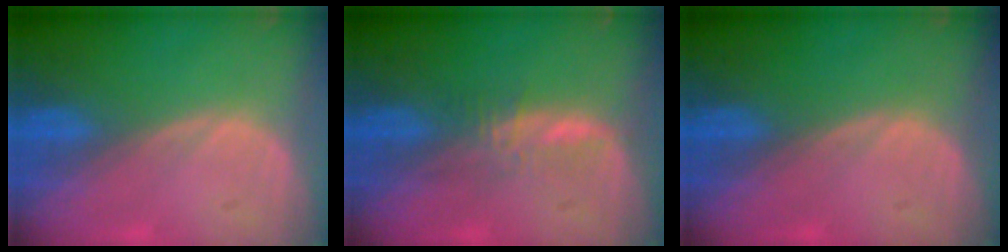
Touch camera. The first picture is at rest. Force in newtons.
{"total": 2.9, "press": 2.9, "slide": 0.2}
{"total": 0.0}